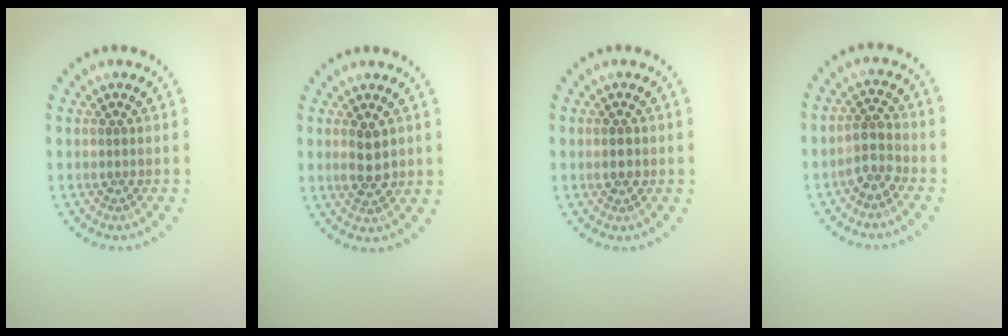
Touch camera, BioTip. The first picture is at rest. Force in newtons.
{"total": 2.4, "press": 2.4, "slide": 0.3}
{"total": 1.8, "press": 1.8, "slide": 0.1}
{"total": 2.3, "press": 2.1, "slide": 0.9}